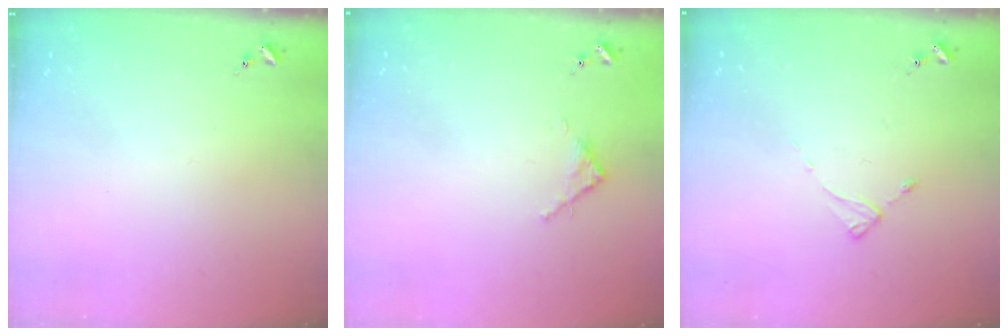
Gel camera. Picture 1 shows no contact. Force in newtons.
{"total": 2.8, "press": 2.8, "slide": 0.4}
{"total": 2.4, "press": 2.4, "slide": 0.3}